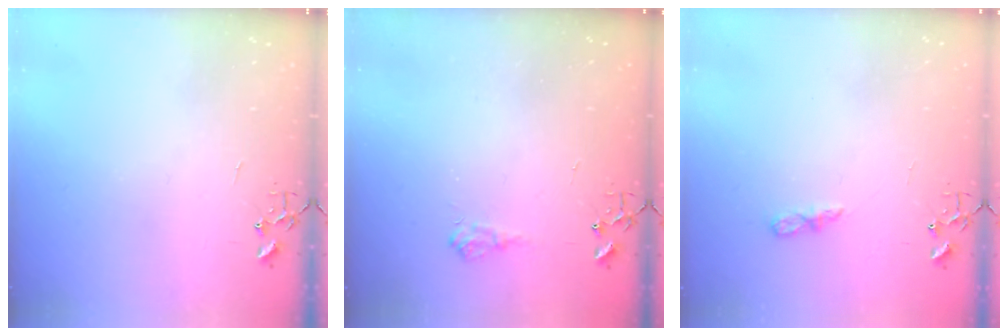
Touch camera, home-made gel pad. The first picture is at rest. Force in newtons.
{"total": 6.2, "press": 6.2, "slide": 0.9}
{"total": 4.6, "press": 4.6, "slide": 0.6}